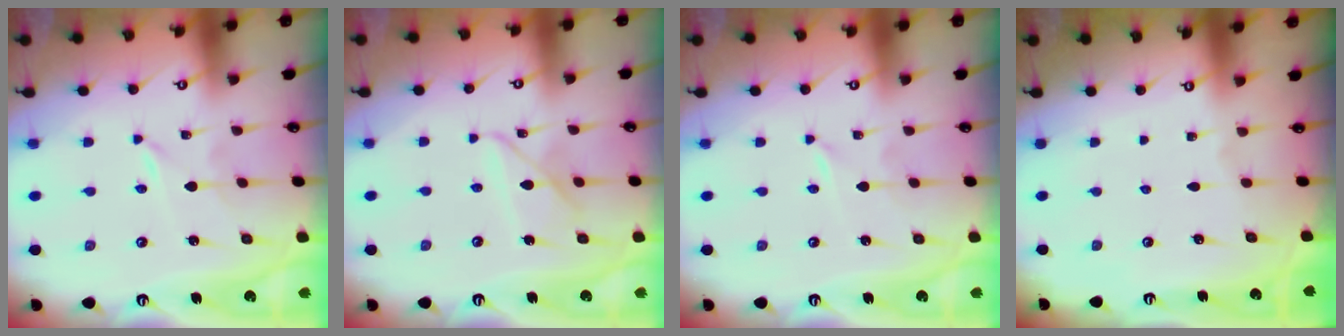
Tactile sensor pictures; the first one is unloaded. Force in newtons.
{"total": 9.0, "press": 9.0, "slide": 0.7}
{"total": 0.0}
{"total": 0.0}